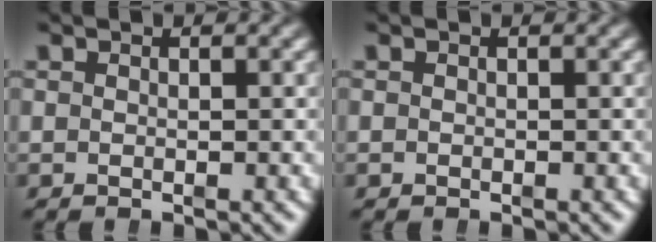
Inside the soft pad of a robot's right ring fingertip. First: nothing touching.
{"total": 0.0}